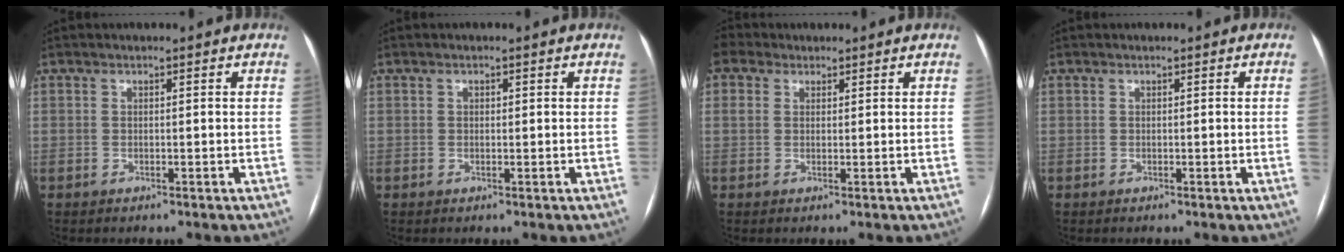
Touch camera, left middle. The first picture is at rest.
{"total": 0.5, "force": [0.2, 0.3, 0.3], "torque": [-0.007, -0.001, 0.004]}
{"total": 2.9, "force": [1.8, 2.2, 0.7], "torque": [-0.025, 0.024, 0.039]}
{"total": 1.0, "force": [-0.1, -0.4, 0.9], "torque": [-0.007, -0.001, -0.003]}